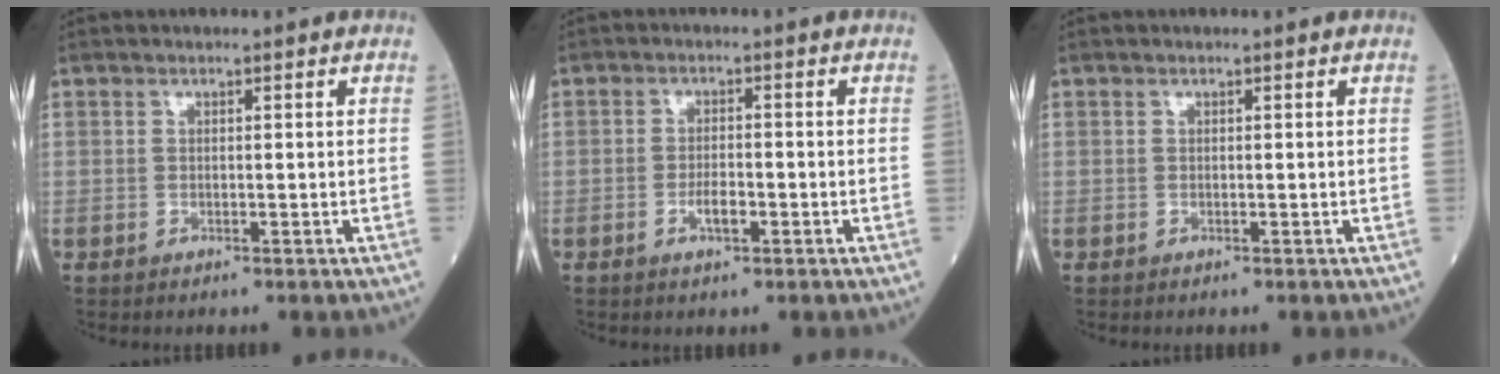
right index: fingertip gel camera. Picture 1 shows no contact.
{"total": 2.9, "force": [-1.2, 0.9, 2.5], "torque": [-0.044, 0.002, -0.020]}
{"total": 0.0}